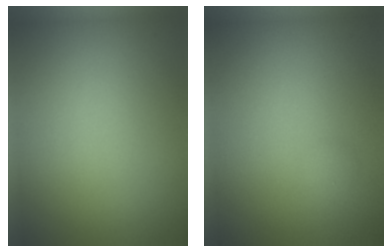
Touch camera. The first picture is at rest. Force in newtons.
{"total": 0.6, "press": 0.6, "slide": 0.1}